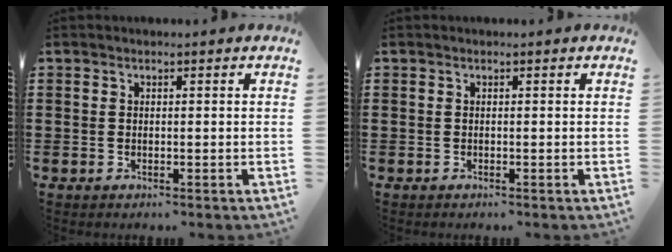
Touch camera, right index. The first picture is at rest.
{"total": 0.0}